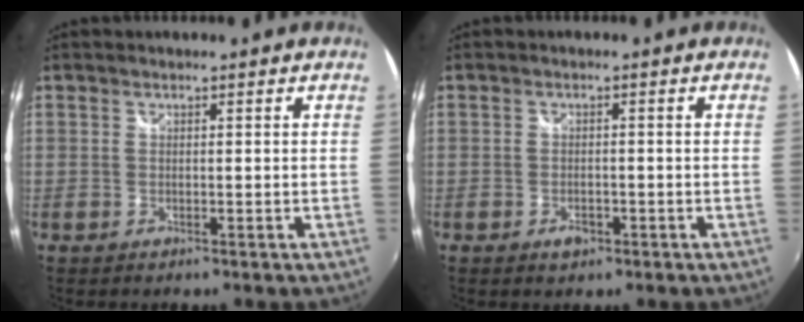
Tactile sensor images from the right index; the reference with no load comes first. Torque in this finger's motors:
{"motor_torque": [0.00, -0.04, 0.00, 0.00]}